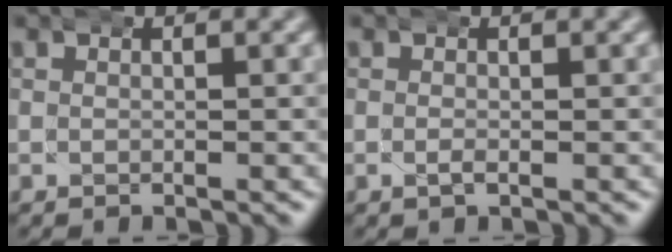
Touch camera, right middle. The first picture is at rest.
{"total": 0.7, "force": [-0.4, 0.2, 0.5], "torque": [-0.018, -0.005, -0.005]}